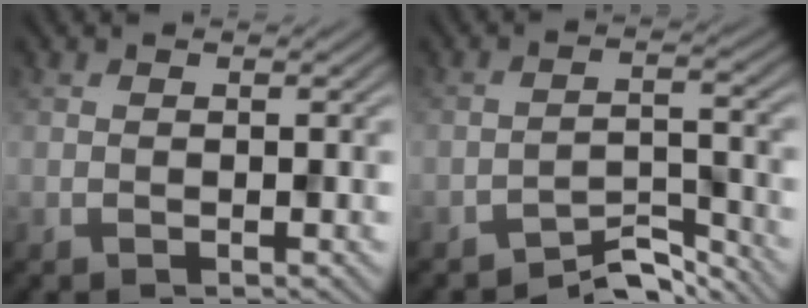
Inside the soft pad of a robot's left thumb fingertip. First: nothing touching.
{"total": 5.1, "force": [-4.6, 1.1, 1.9], "torque": [-0.028, 0.005, -0.080]}